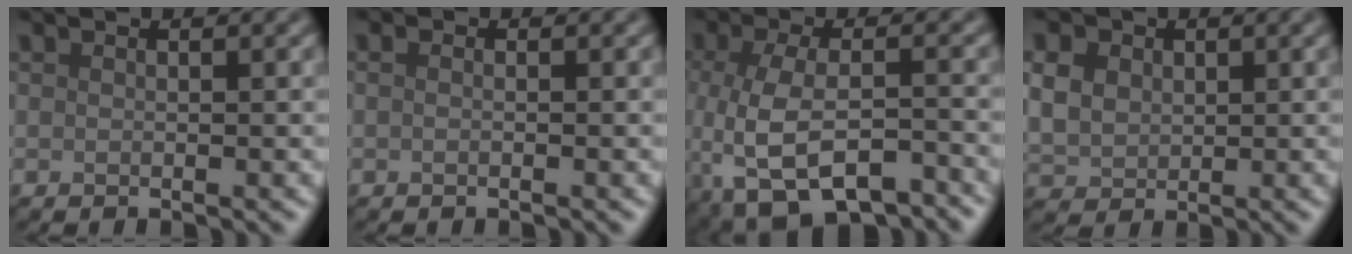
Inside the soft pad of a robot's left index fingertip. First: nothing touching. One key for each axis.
{"total": 0.6, "fx": -0.1, "fy": 0.3, "fz": 0.5, "tx": -0.013, "ty": -0.003, "tz": -0.004}
{"total": 9.1, "fx": -4.7, "fy": 4.1, "fz": 6.6, "tx": -0.142, "ty": -0.024, "tz": -0.083}
{"total": 6.0, "fx": 2.1, "fy": 4.8, "fz": 2.9, "tx": -0.081, "ty": 0.020, "tz": 0.031}